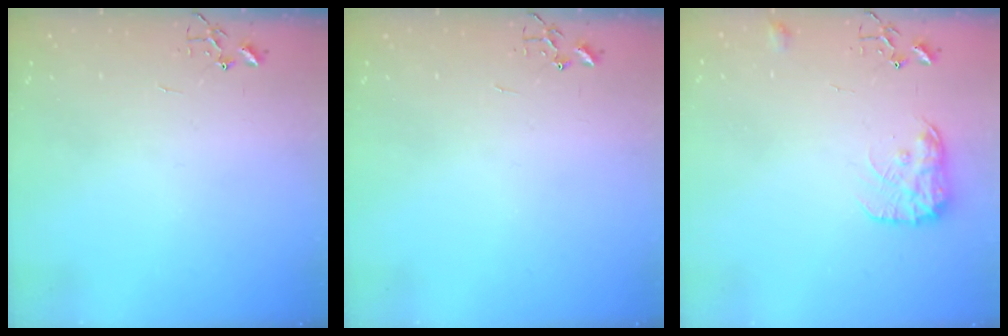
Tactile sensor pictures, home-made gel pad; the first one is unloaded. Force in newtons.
{"total": 0.0}
{"total": 12.0, "press": 12.0, "slide": 0.6}